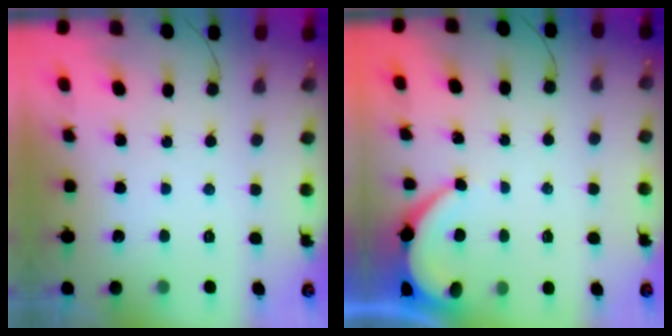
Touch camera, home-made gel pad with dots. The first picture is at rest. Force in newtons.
{"total": 3.7, "press": 3.6, "slide": 0.3}